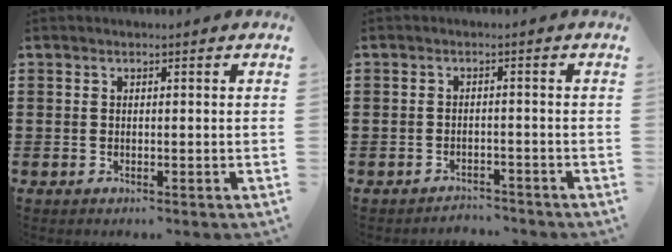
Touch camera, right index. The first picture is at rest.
{"total": 2.3, "force": [-2.2, 0.3, -0.3], "torque": [-0.003, 0.002, -0.052]}